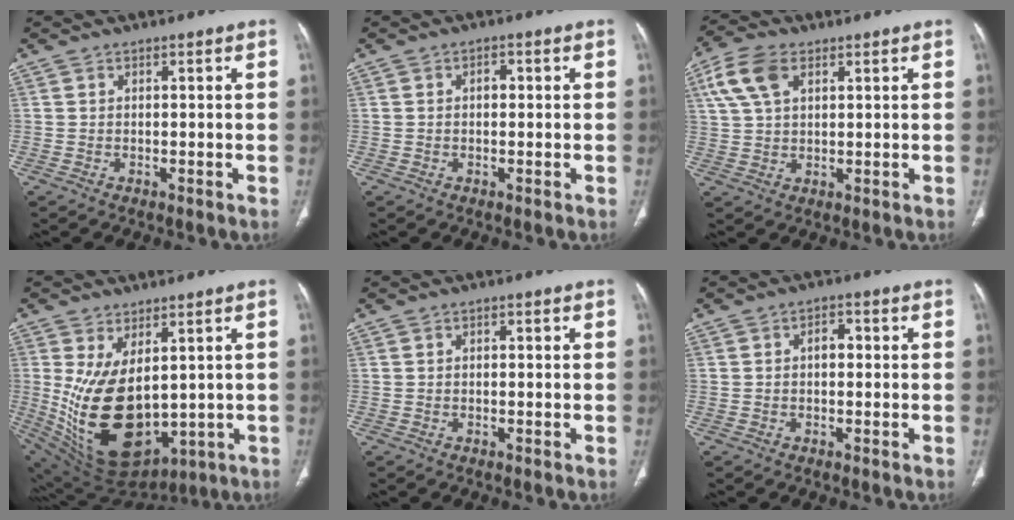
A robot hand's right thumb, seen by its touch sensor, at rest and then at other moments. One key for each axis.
{"total": 1.6, "fx": 0.1, "fy": 1.0, "fz": 1.2, "tx": -0.018, "ty": 0.008, "tz": 0.000}
{"total": 8.2, "fx": 3.5, "fy": 4.7, "fz": 5.8, "tx": -0.122, "ty": 0.007, "tz": 0.069}
{"total": 18.7, "fx": 1.0, "fy": 10.5, "fz": 15.4, "tx": -0.269, "ty": -0.029, "tz": 0.061}
{"total": 0.8, "fx": 0.1, "fy": 0.4, "fz": 0.6, "tx": -0.010, "ty": 0.005, "tz": 0.001}
{"total": 2.7, "fx": 0.1, "fy": 1.7, "fz": 2.1, "tx": -0.027, "ty": 0.013, "tz": -0.001}